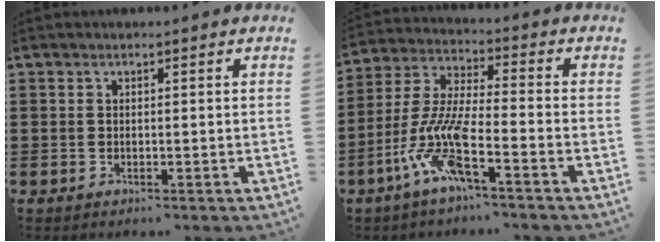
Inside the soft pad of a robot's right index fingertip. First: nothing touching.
{"total": 9.2, "force": [-5.4, 1.2, 7.4], "torque": [-0.191, -0.026, -0.113]}